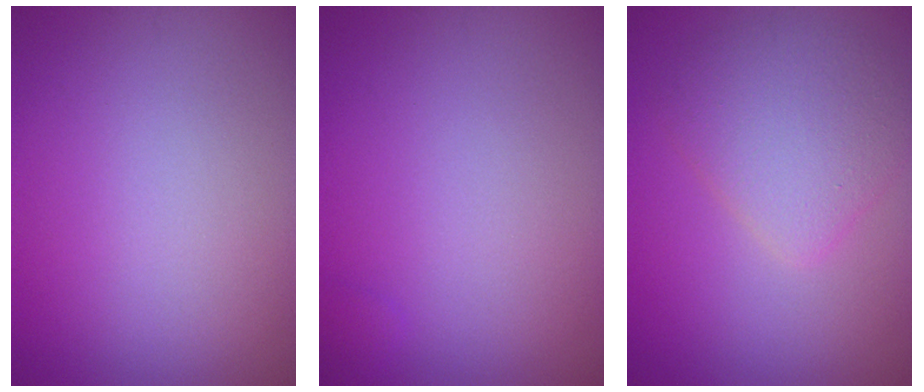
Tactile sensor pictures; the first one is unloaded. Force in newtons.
{"total": 0.9, "press": 0.9, "slide": 0.2}
{"total": 4.1, "press": 4.1, "slide": 0.2}